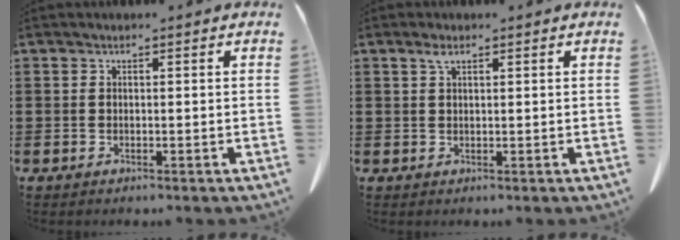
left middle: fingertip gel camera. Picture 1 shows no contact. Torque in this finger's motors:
{"motor_torque": [0.90, 0.59, 0.14, 0.03]}